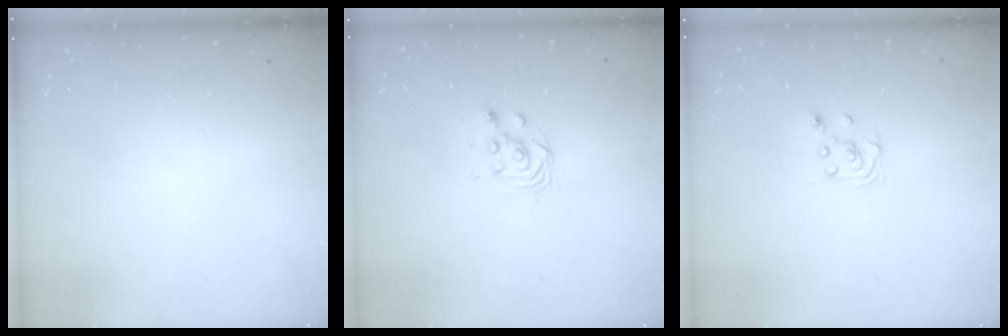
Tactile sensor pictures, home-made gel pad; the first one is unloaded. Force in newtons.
{"total": 3.0, "press": 3.0, "slide": 0.1}
{"total": 3.4, "press": 3.4, "slide": 0.4}